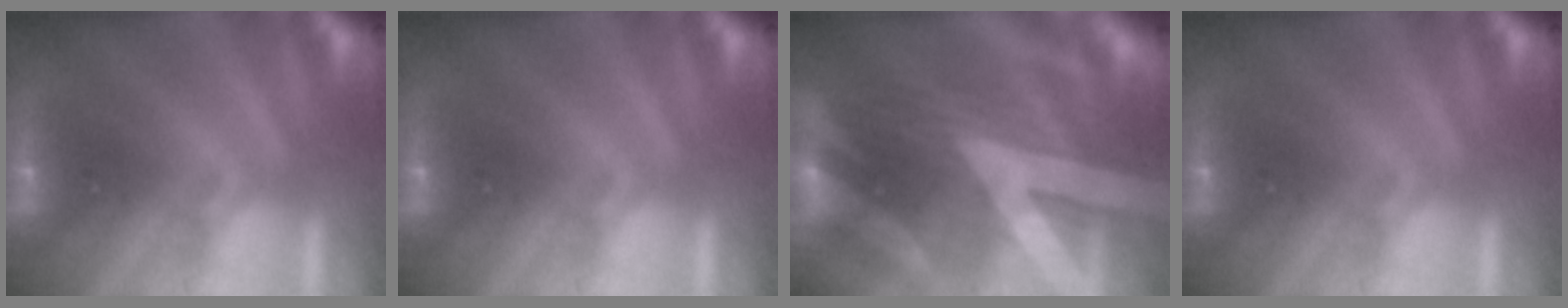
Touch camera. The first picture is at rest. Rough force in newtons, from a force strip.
{"total": 0.0}
{"total": 3.3}
{"total": 0.0}